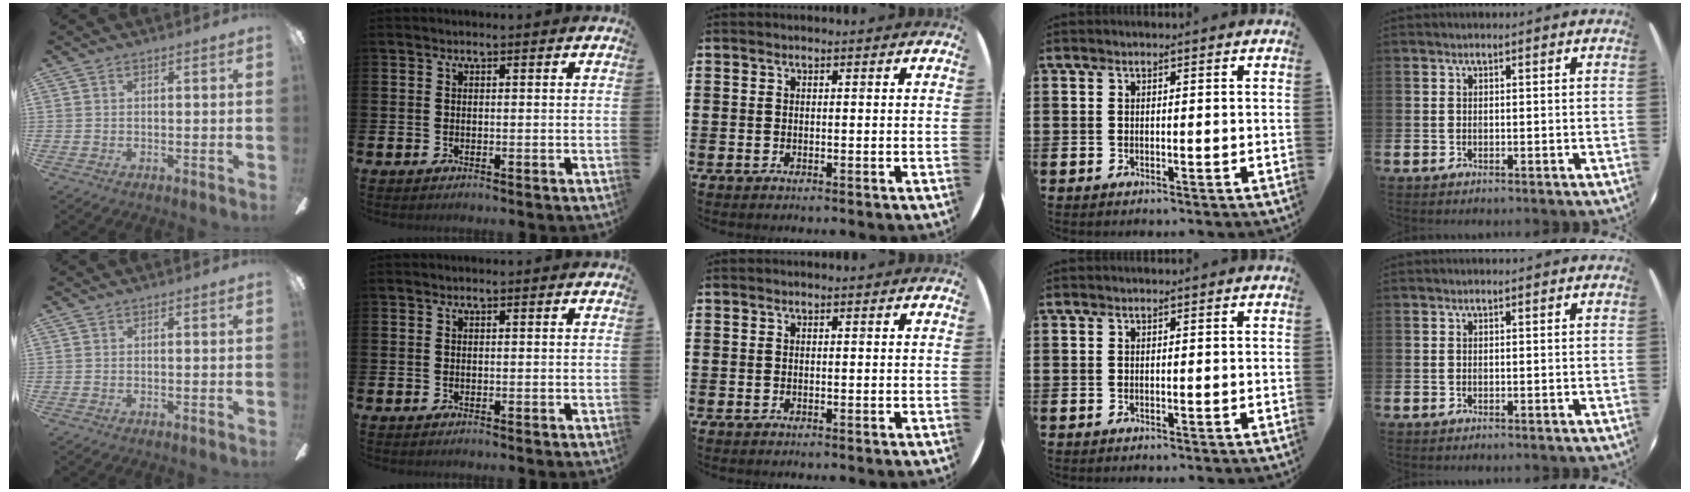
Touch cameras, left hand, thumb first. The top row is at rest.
{}